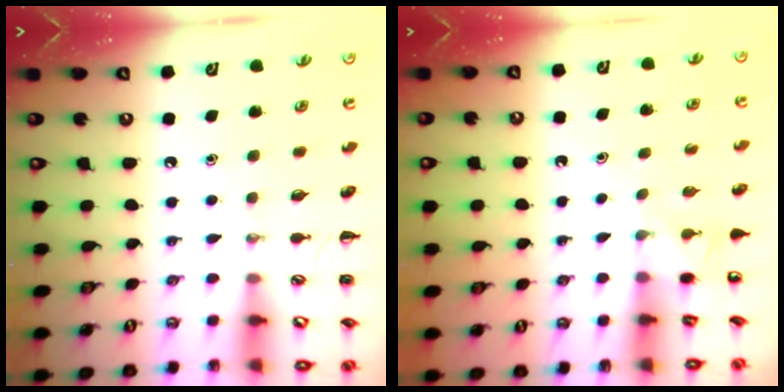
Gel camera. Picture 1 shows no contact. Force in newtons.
{"total": 2.2, "press": 2.2, "slide": 0.6}